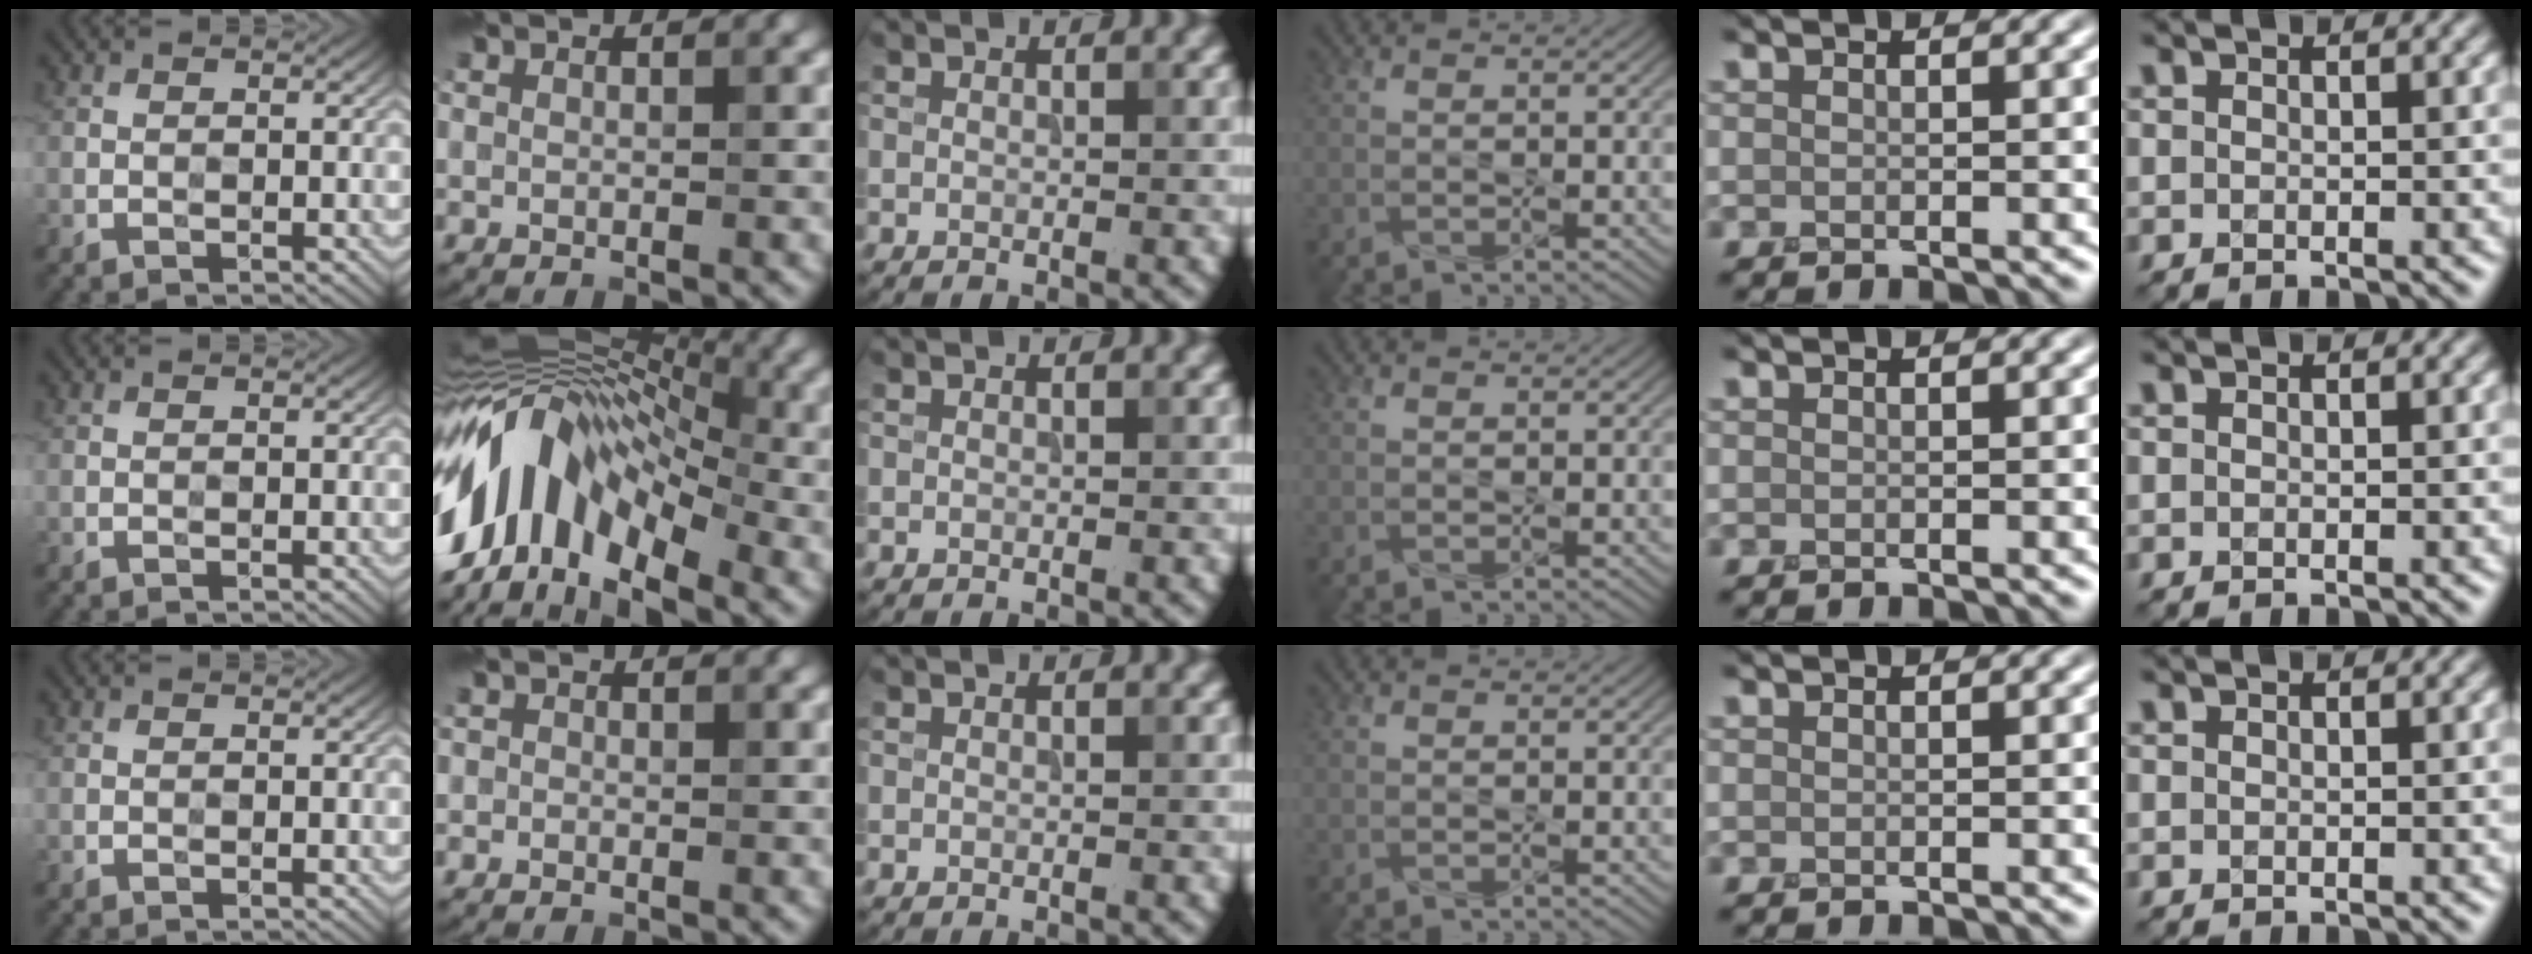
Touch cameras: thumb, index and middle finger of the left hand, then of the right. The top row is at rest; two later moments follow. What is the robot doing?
{"motion": "press", "object": "sticky note"}